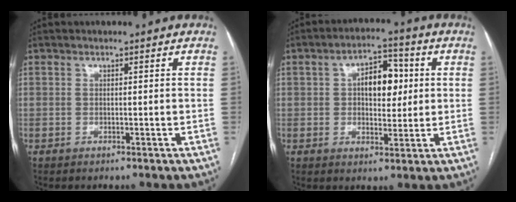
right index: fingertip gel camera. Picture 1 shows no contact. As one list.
[{"total": 7.8, "force": [1.2, 4.0, 6.6], "torque": [-0.102, 0.021, 0.020]}]